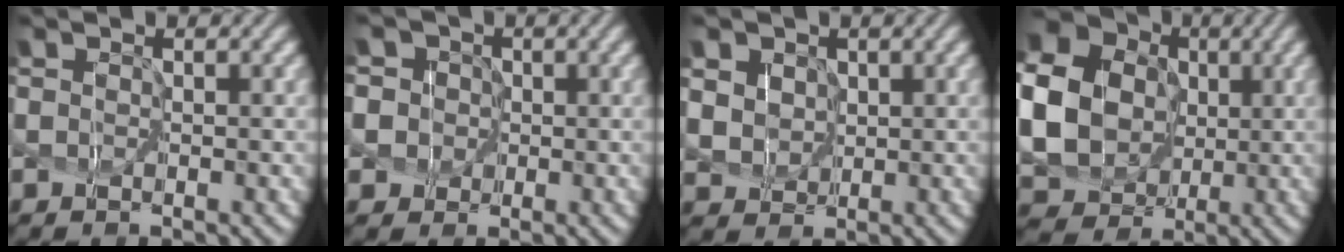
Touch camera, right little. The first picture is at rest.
{"total": 5.7, "force": [0.0, 5.5, 1.5], "torque": [-0.061, 0.027, -0.018]}
{"total": 7.2, "force": [3.2, 5.7, 3.2], "torque": [-0.093, 0.019, 0.053]}
{"total": 16.3, "force": [1.9, 14.9, 6.2], "torque": [-0.208, 0.008, 0.014]}